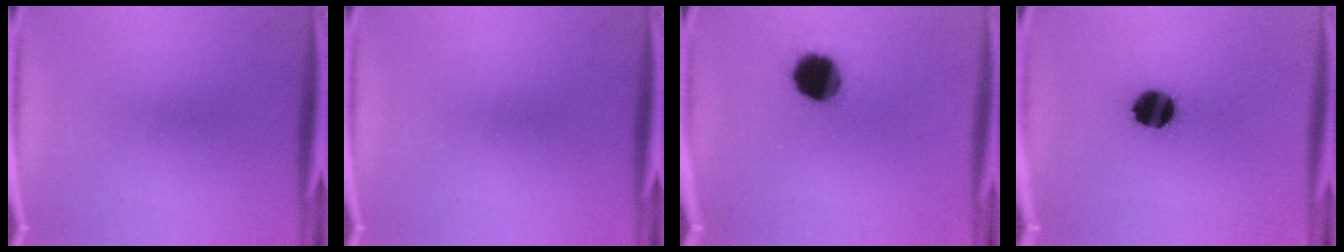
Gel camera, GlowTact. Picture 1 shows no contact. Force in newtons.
{"total": 0.0}
{"total": 12.9}
{"total": 11.2}